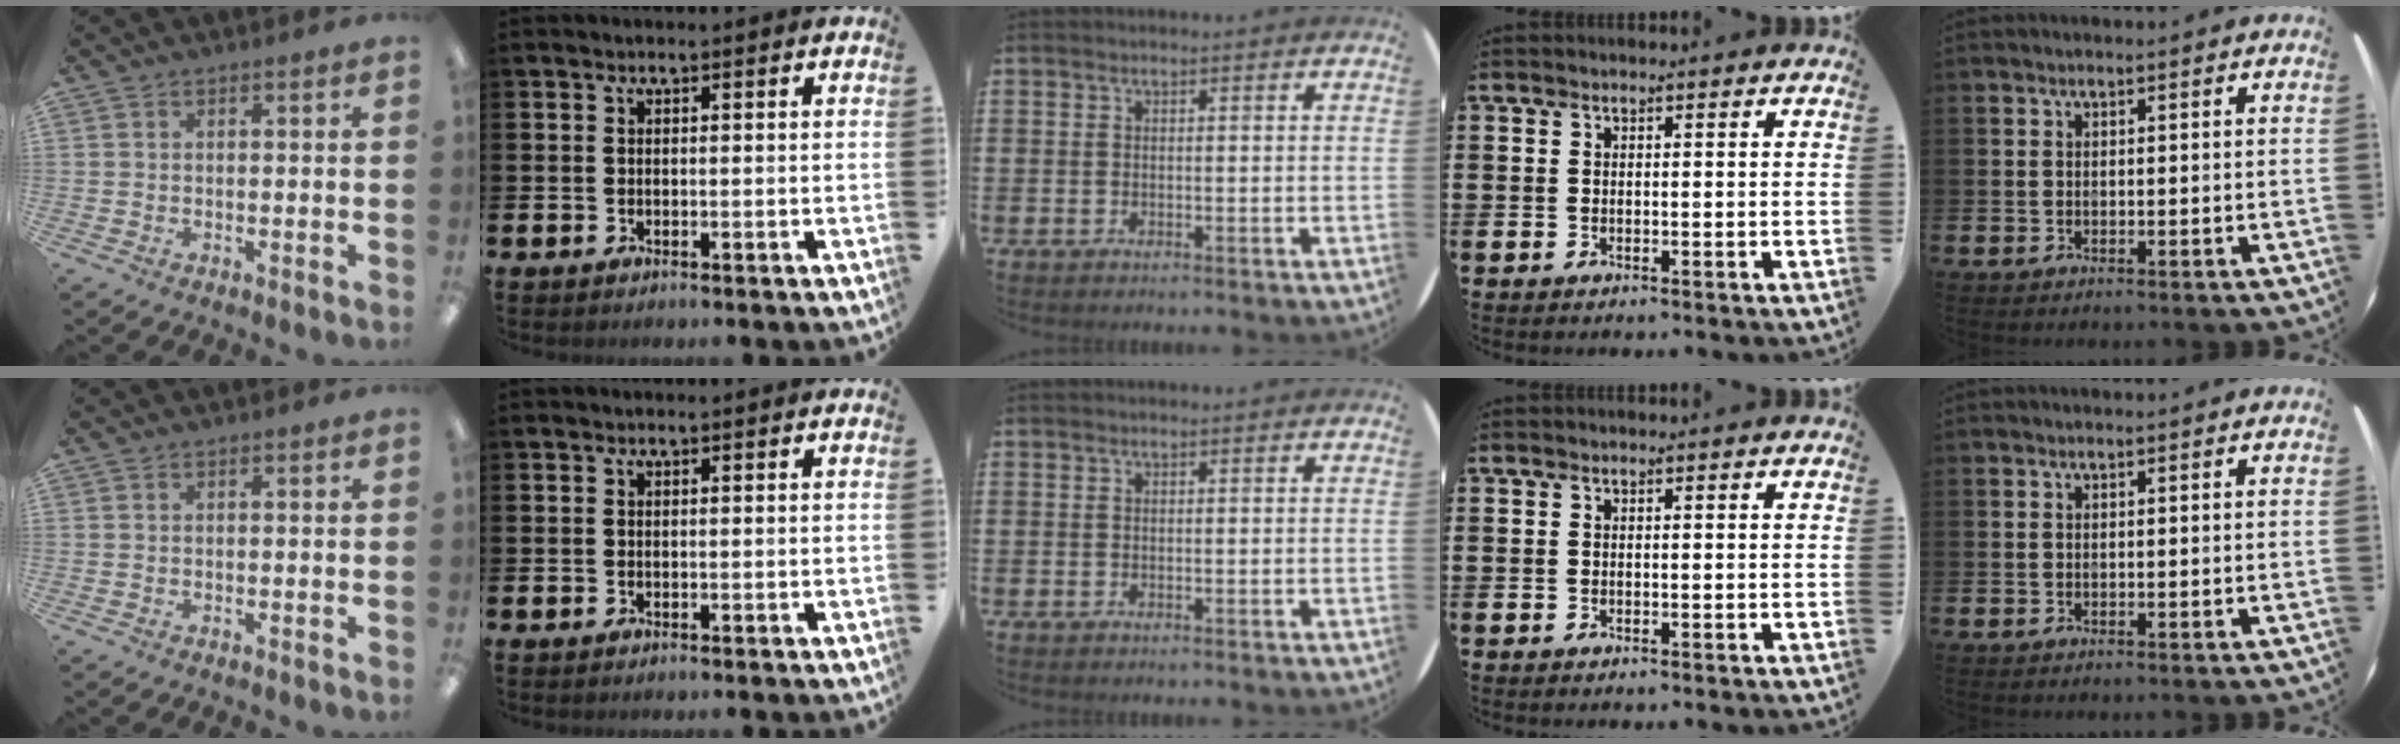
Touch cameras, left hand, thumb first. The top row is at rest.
{}